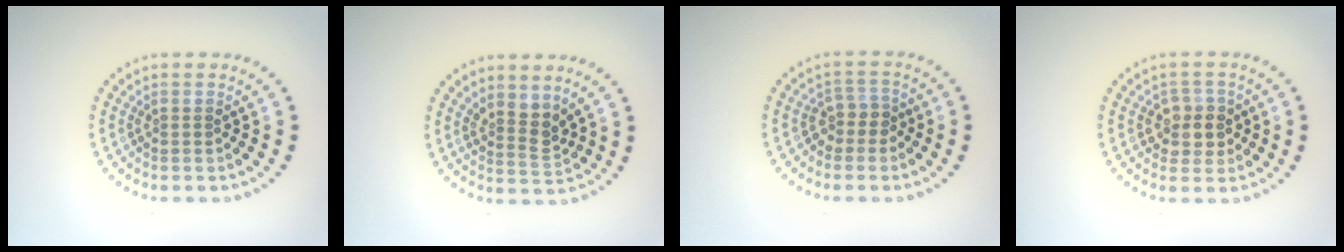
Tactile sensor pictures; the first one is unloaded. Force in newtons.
{"total": 2.3, "press": 1.8, "slide": 1.6}
{"total": 1.9, "press": 1.5, "slide": 1.1}
{"total": 2.7, "press": 2.5, "slide": 1.0}